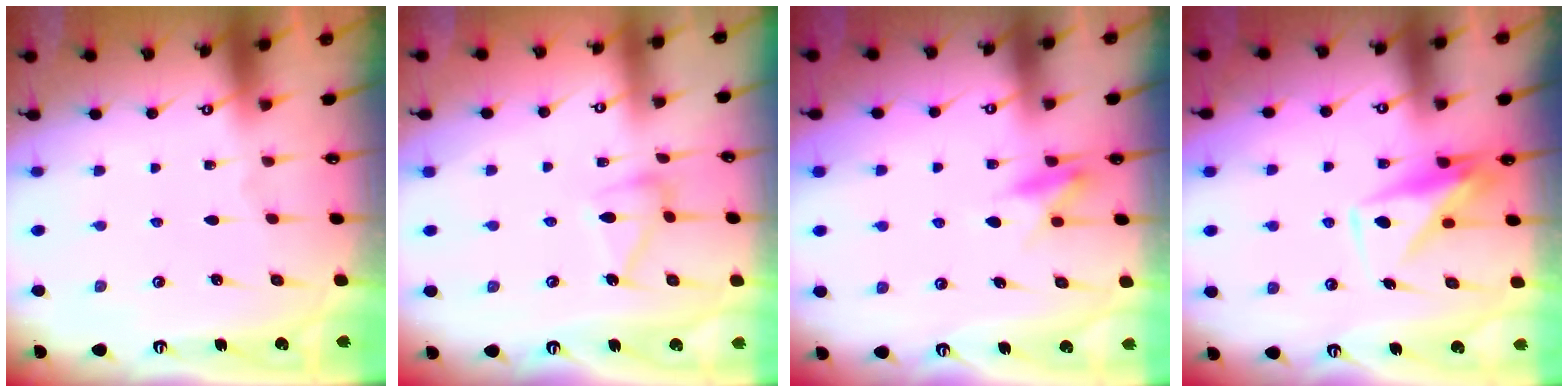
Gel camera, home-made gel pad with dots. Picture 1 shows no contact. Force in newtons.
{"total": 10.4, "press": 10.4, "slide": 0.5}
{"total": 6.9, "press": 6.8, "slide": 0.9}
{"total": 8.6, "press": 8.6, "slide": 0.9}